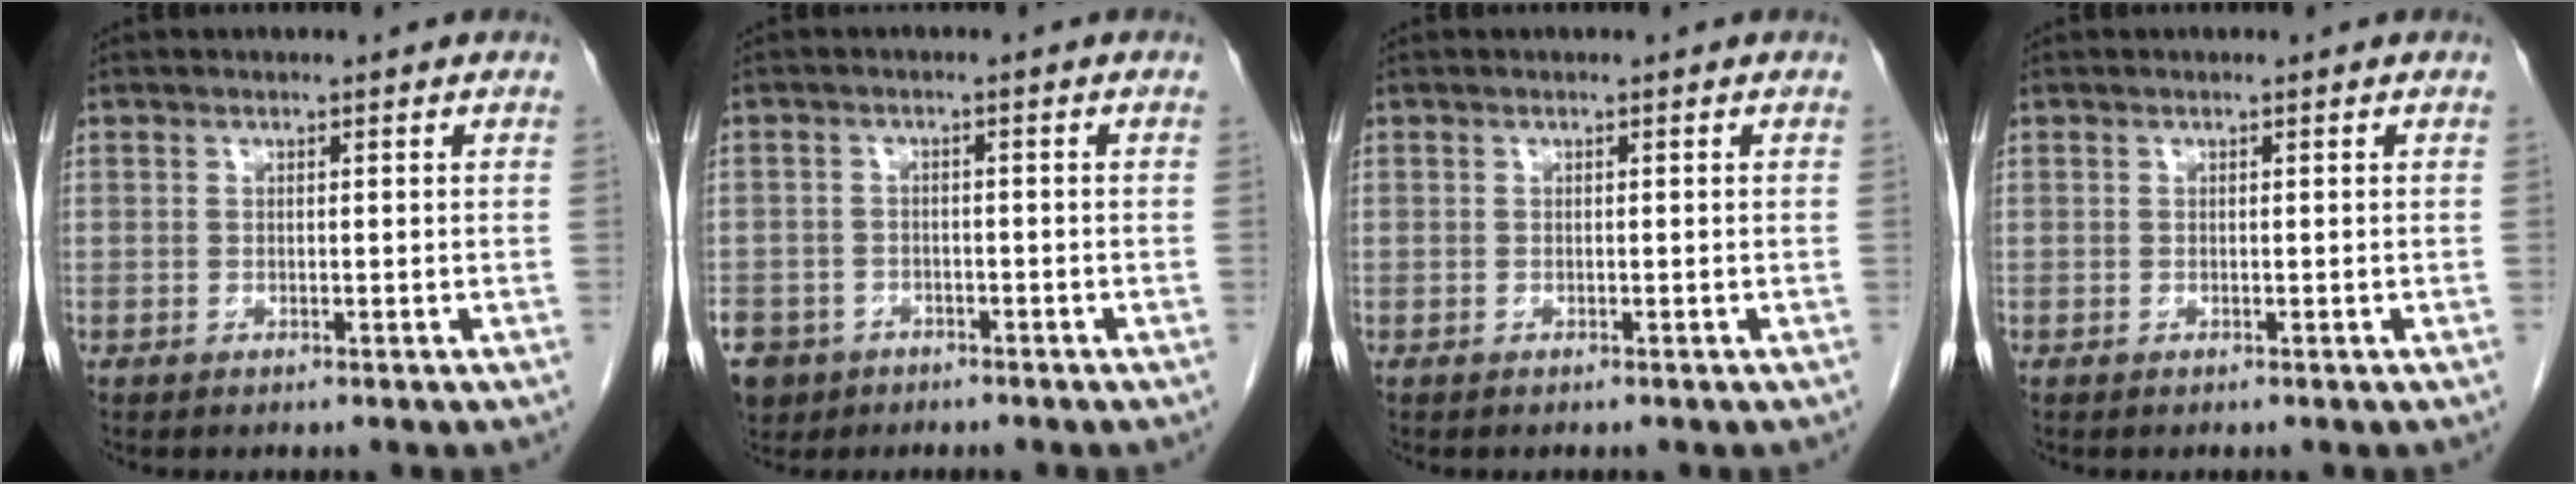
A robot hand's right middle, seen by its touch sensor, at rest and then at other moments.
{"total": 9.7, "force": [-5.6, 7.5, 2.7], "torque": [-0.084, -0.003, -0.089]}
{"total": 0.0}
{"total": 0.0}